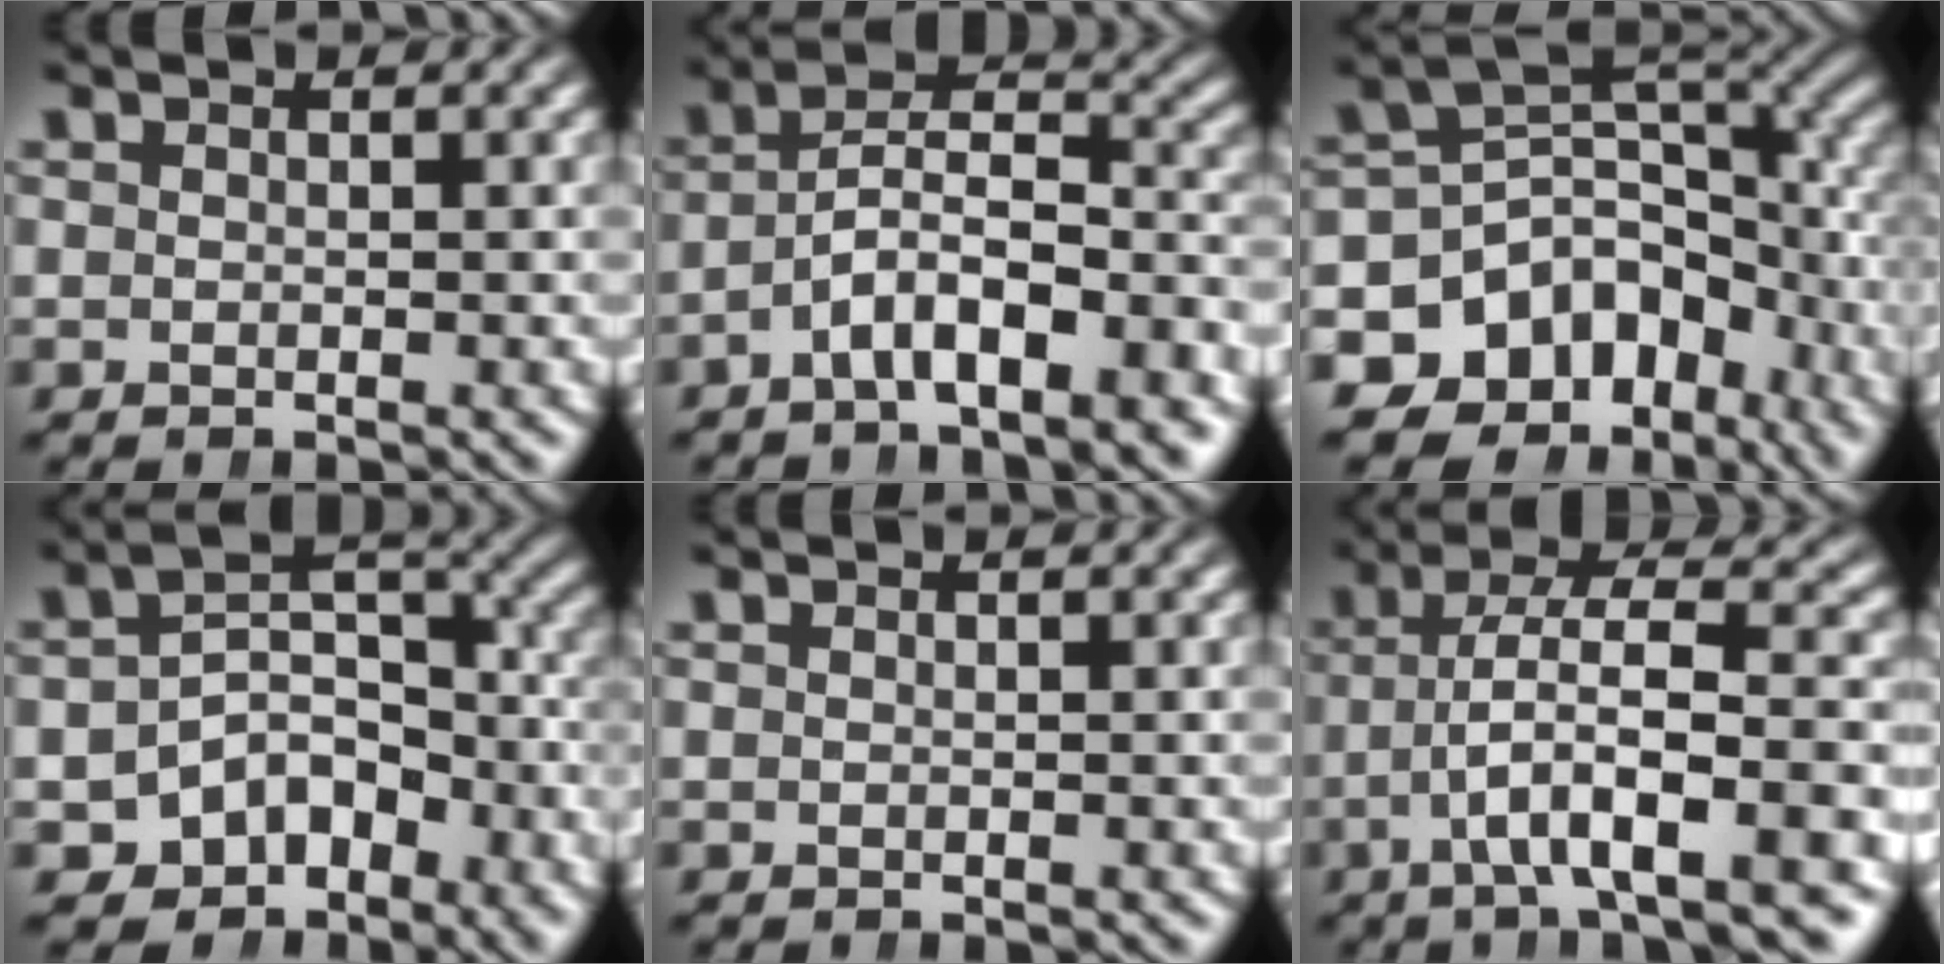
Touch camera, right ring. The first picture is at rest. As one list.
[{"total": 7.2, "force": [-3.2, 3.9, 5.1], "torque": [-0.077, -0.011, -0.051]}, {"total": 17.7, "force": [-4.4, 13.5, 10.6], "torque": [-0.187, -0.052, -0.059]}, {"total": 10.8, "force": [-4.6, 8.5, 4.9], "torque": [-0.108, -0.047, -0.062]}, {"total": 0.0}, {"total": 7.8, "force": [-0.5, 2.9, 7.2], "torque": [-0.104, 0.001, -0.007]}]